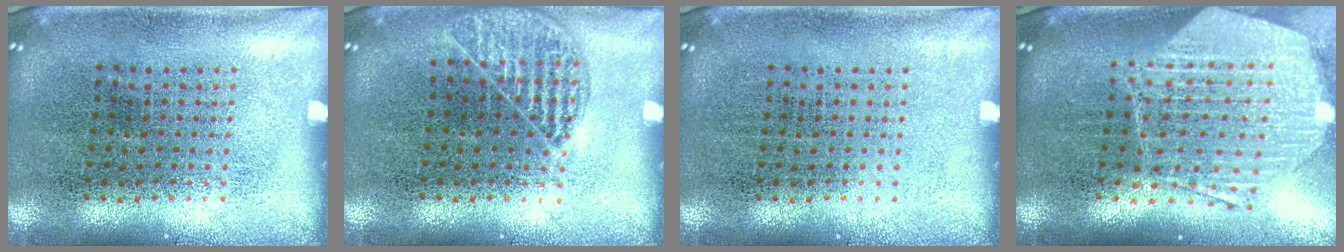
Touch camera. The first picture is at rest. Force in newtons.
{"total": 1.0, "press": 1.0, "slide": 0.3}
{"total": 0.0}
{"total": 2.5, "press": 2.1, "slide": 1.4}